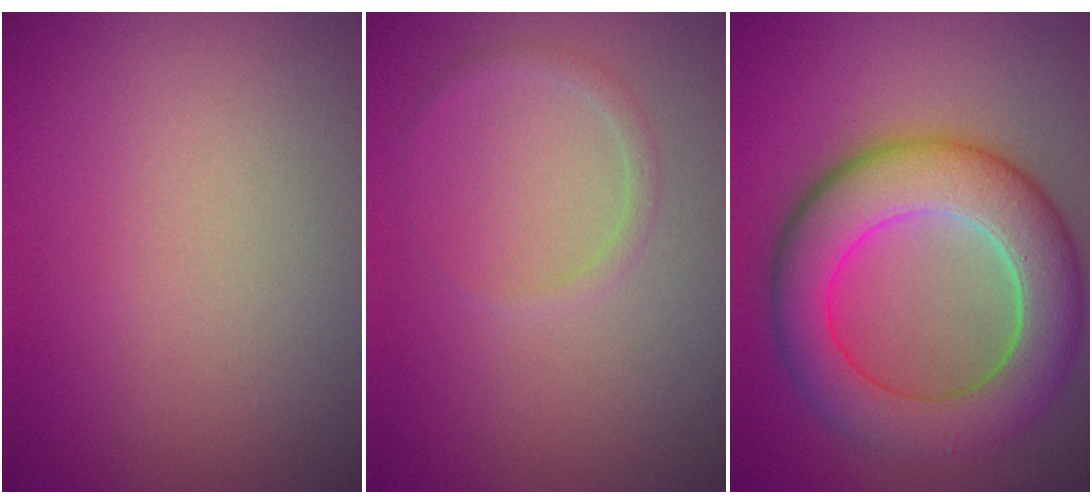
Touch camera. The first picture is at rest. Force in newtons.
{"total": 0.9, "press": 0.9, "slide": 0.1}
{"total": 9.1, "press": 9.1, "slide": 0.5}